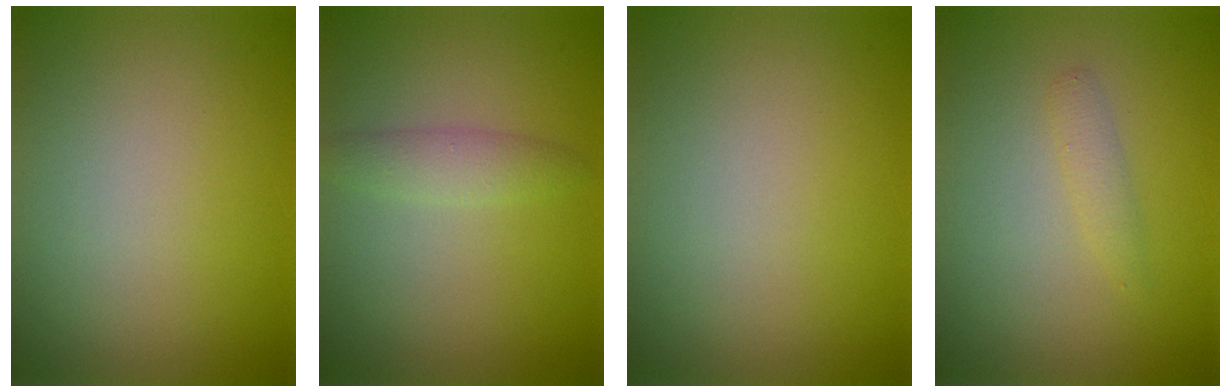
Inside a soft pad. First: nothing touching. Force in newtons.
{"total": 1.9, "press": 1.9, "slide": 0.0}
{"total": 0.0}
{"total": 1.1, "press": 1.1, "slide": 0.1}